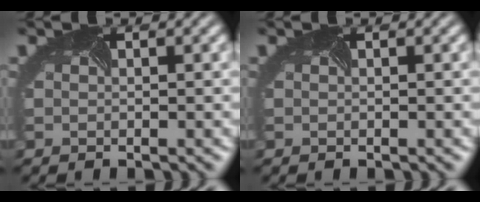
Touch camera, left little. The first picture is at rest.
{"total": 0.0}